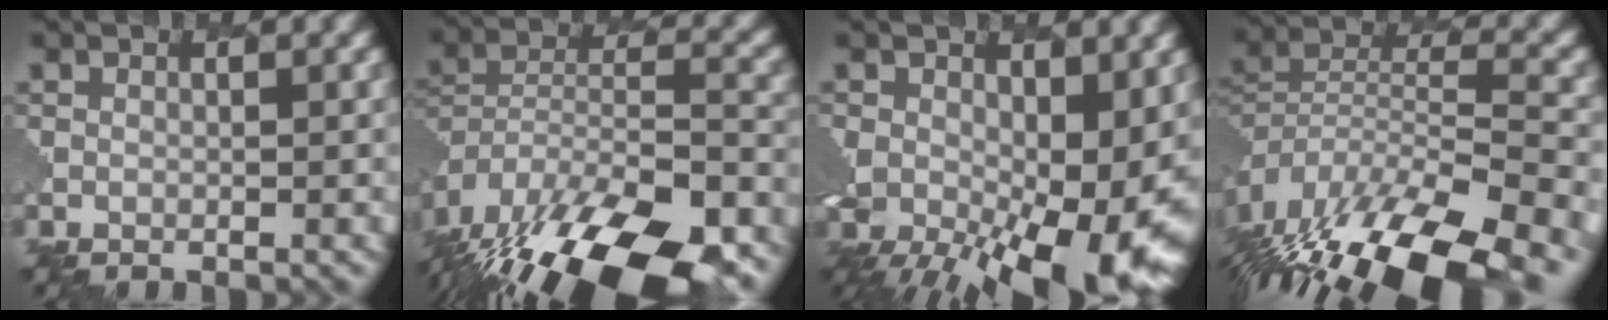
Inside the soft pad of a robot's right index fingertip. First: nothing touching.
{"total": 20.3, "force": [-16.3, 7.0, 9.9], "torque": [-0.143, -0.027, -0.237]}
{"total": 14.4, "force": [-2.1, 8.2, 11.6], "torque": [-0.207, -0.045, -0.020]}
{"total": 14.6, "force": [-10.1, 4.8, 9.4], "torque": [-0.199, -0.006, -0.154]}